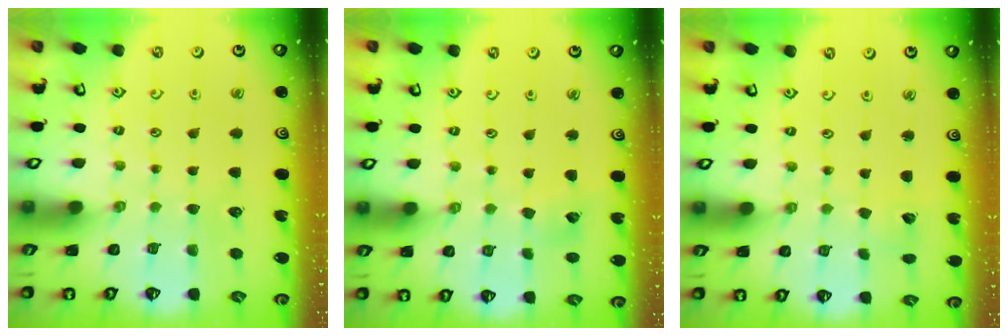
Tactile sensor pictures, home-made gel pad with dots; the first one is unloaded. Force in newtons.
{"total": 4.6, "press": 4.6, "slide": 0.5}
{"total": 3.4, "press": 3.4, "slide": 0.2}